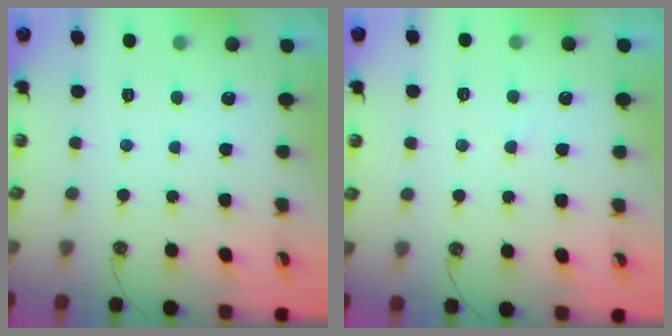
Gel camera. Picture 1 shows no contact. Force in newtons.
{"total": 0.8, "press": 0.6, "slide": 0.6}